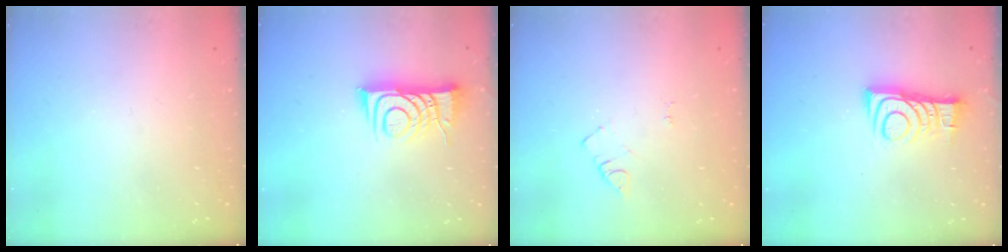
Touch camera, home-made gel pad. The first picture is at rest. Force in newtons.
{"total": 9.5, "press": 9.5, "slide": 1.2}
{"total": 3.6, "press": 3.6, "slide": 0.5}
{"total": 10.7, "press": 10.7, "slide": 0.4}